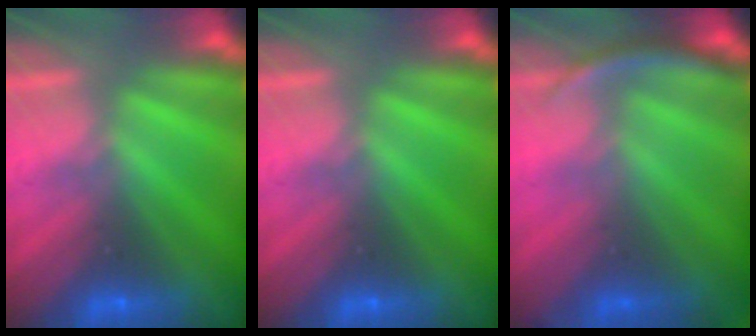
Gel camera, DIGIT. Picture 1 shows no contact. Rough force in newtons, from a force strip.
{"total": 0.0}
{"total": 2.9}